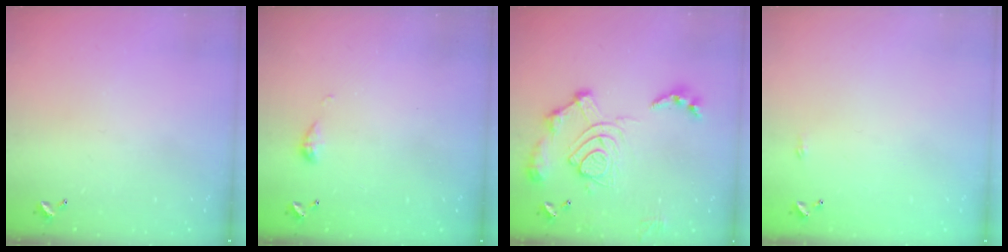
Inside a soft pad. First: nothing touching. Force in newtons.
{"total": 4.0, "press": 4.0, "slide": 0.6}
{"total": 17.1, "press": 17.0, "slide": 1.6}
{"total": 2.2, "press": 2.1, "slide": 0.4}